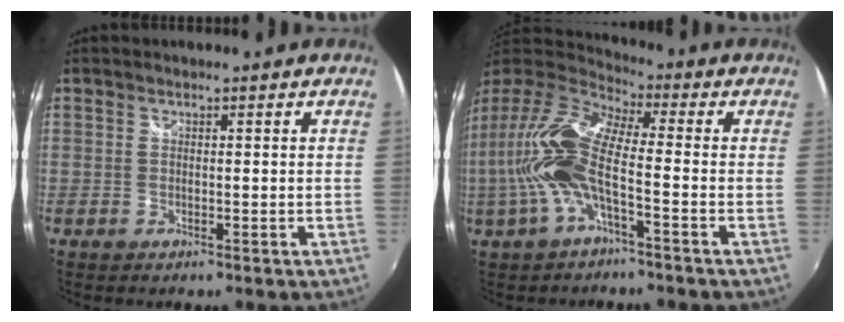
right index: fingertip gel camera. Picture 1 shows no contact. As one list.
[{"total": 14.8, "force": [-2.5, 4.5, 13.9], "torque": [-0.279, 0.002, -0.049]}]